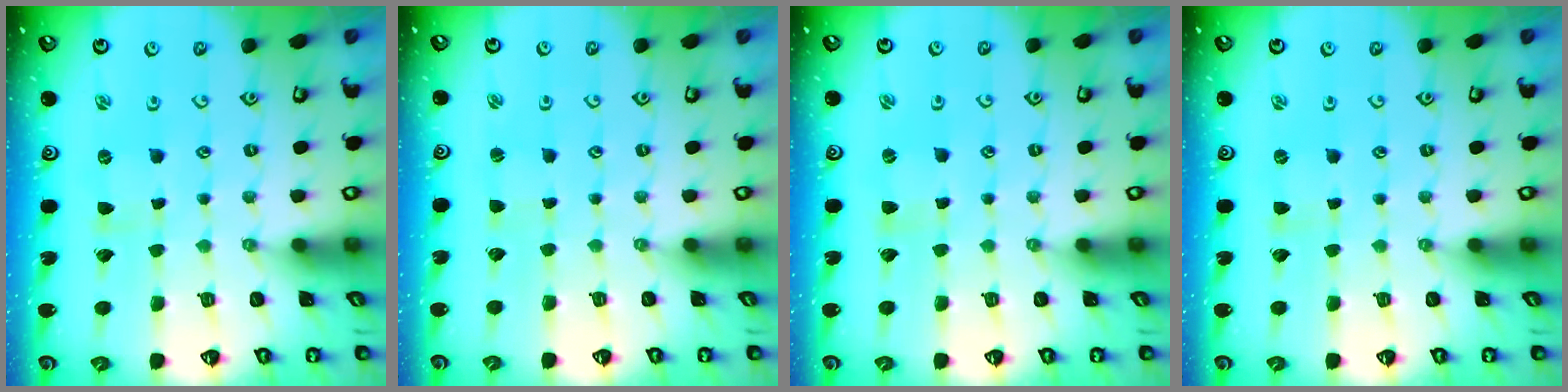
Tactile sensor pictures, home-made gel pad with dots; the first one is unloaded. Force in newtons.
{"total": 0.0}
{"total": 0.7, "press": 0.7, "slide": 0.3}
{"total": 0.0}